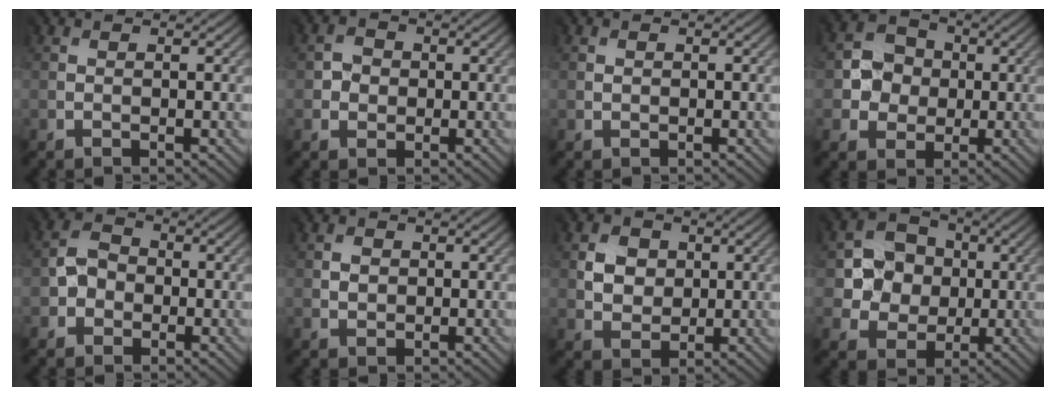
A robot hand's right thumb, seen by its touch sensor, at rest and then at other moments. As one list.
[{"total": 1.9, "force": [0.0, 1.9, -0.1], "torque": [0.004, -0.001, -0.002]}, {"total": 0.7, "force": [0.4, 0.6, -0.2], "torque": [0.006, -0.001, 0.009]}, {"total": 4.5, "force": [0.1, 4.4, 0.7], "torque": [-0.012, 0.009, -0.008]}, {"total": 3.2, "force": [-1.0, 3.0, 0.8], "torque": [-0.011, 0.006, -0.024]}, {"total": 1.3, "force": [0.4, 1.2, -0.2], "torque": [0.004, -0.001, 0.006]}, {"total": 3.5, "force": [1.3, 3.2, 0.6], "torque": [-0.023, 0.002, 0.017]}, {"total": 6.6, "force": [1.0, 6.2, 1.9], "torque": [-0.040, 0.002, 0.007]}]